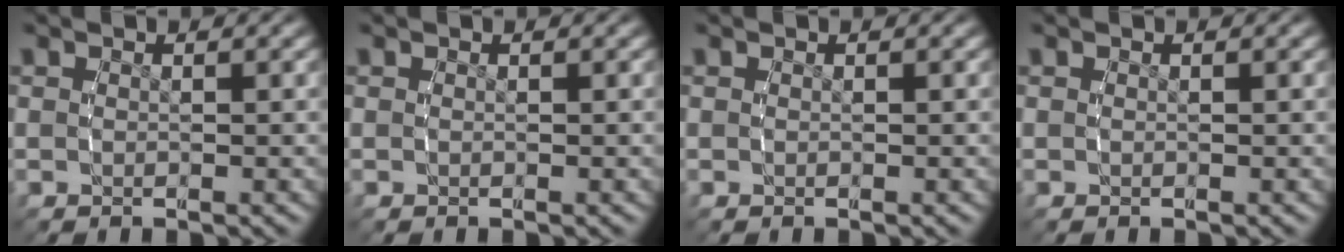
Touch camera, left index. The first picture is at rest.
{"total": 0.0}
{"total": 0.0}
{"total": 0.0}